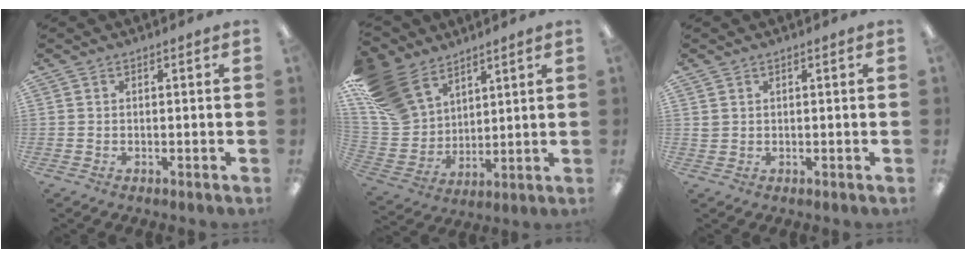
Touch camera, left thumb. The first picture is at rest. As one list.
[{"total": 17.3, "force": [11.5, 10.9, 6.9], "torque": [-0.163, -0.051, 0.228]}, {"total": 0.9, "force": [0.5, 0.8, 0.2], "torque": [-0.005, 0.002, 0.010]}]